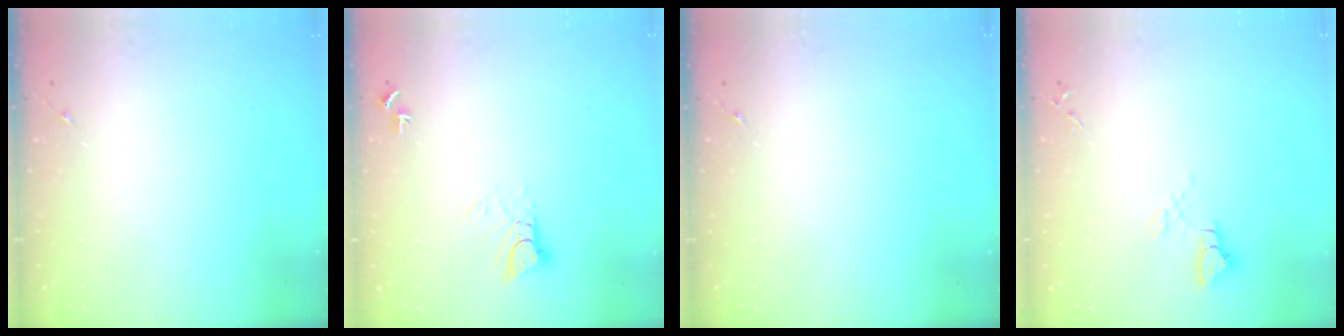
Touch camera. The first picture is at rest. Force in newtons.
{"total": 5.1, "press": 5.1, "slide": 0.3}
{"total": 0.0}
{"total": 5.1, "press": 5.1, "slide": 0.4}